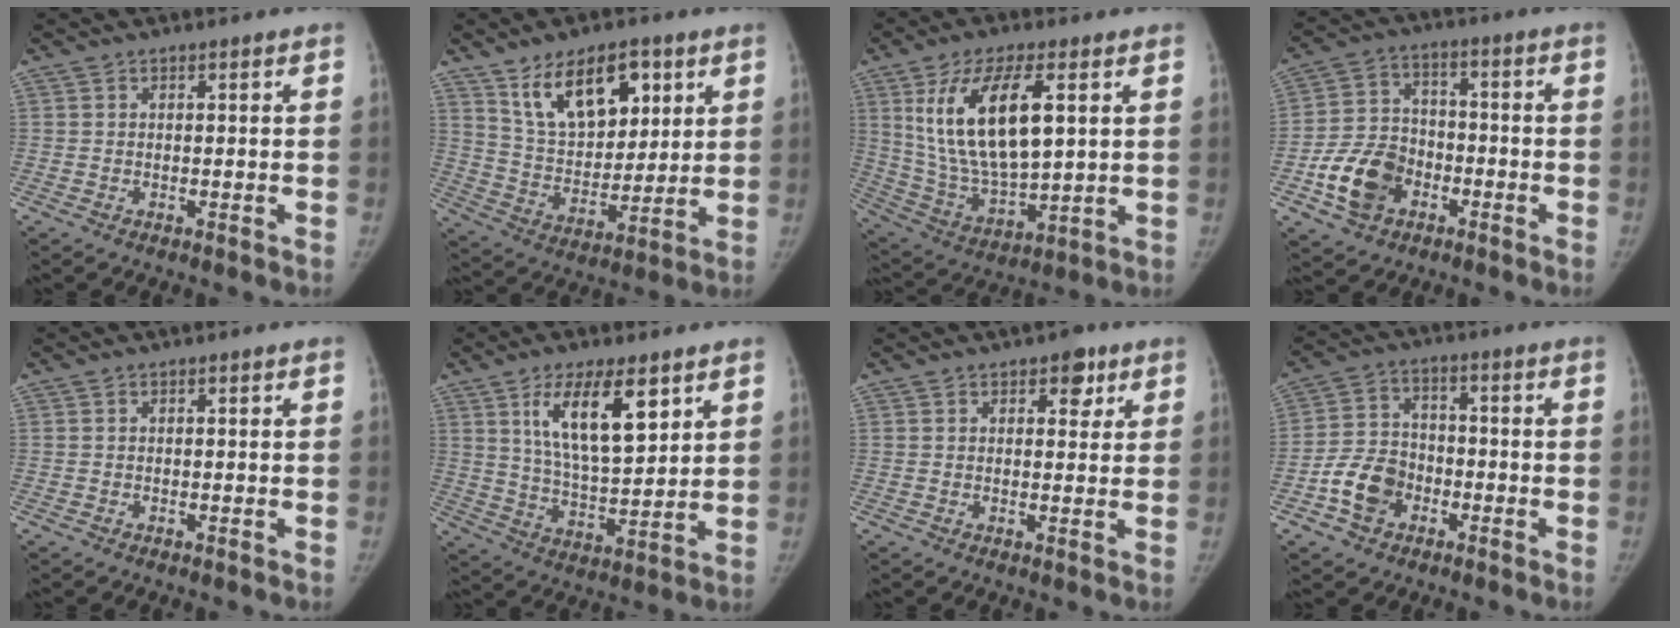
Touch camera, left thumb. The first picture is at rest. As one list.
[{"total": 15.7, "force": [8.2, 8.7, 10.1], "torque": [-0.122, -0.040, 0.154]}, {"total": 18.6, "force": [5.6, 7.9, 15.9], "torque": [-0.291, -0.018, 0.114]}, {"total": 11.8, "force": [-4.9, 8.9, 6.1], "torque": [-0.090, 0.025, -0.090]}, {"total": 0.0}, {"total": 14.1, "force": [6.7, 5.3, 11.2], "torque": [-0.169, -0.037, 0.126]}, {"total": 4.0, "force": [2.2, 2.5, 2.4], "torque": [-0.003, -0.007, 0.023]}, {"total": 9.0, "force": [-3.9, 6.9, 4.2], "torque": [-0.062, 0.027, -0.076]}]